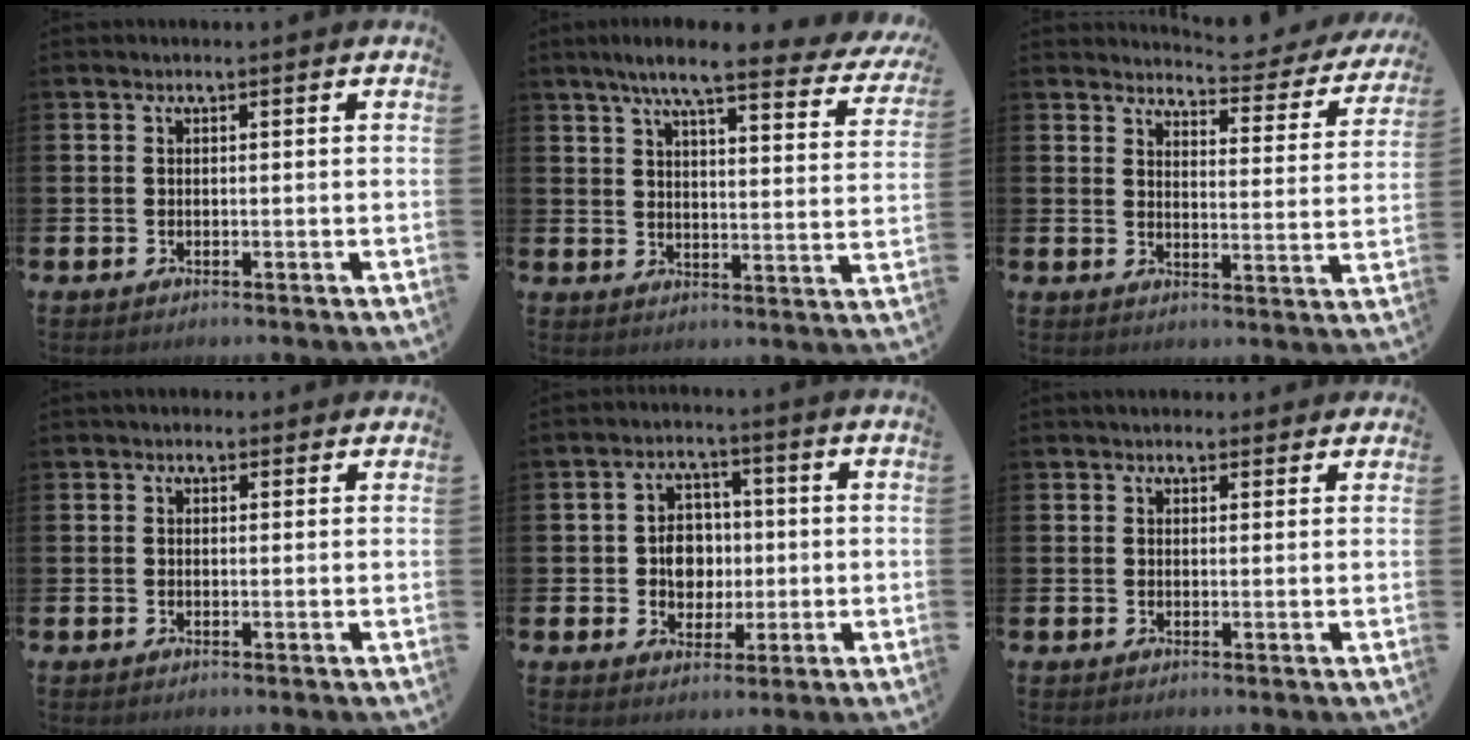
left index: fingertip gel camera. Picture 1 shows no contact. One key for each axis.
{"total": 7.6, "fx": 6.4, "fy": 0.9, "fz": 4.1, "tx": -0.086, "ty": -0.035, "tz": 0.103}
{"total": 4.2, "fx": 4.0, "fy": 0.8, "fz": 0.9, "tx": -0.019, "ty": -0.033, "tz": 0.062}
{"total": 1.2, "fx": 0.8, "fy": 0.8, "fz": 0.2, "tx": 0.006, "ty": 0.005, "tz": 0.012}
{"total": 5.4, "fx": 0.1, "fy": 4.6, "fz": 2.8, "tx": -0.052, "ty": 0.011, "tz": -0.005}
{"total": 2.0, "fx": 1.8, "fy": 0.9, "fz": 0.1, "tx": 0.016, "ty": -0.006, "tz": 0.028}